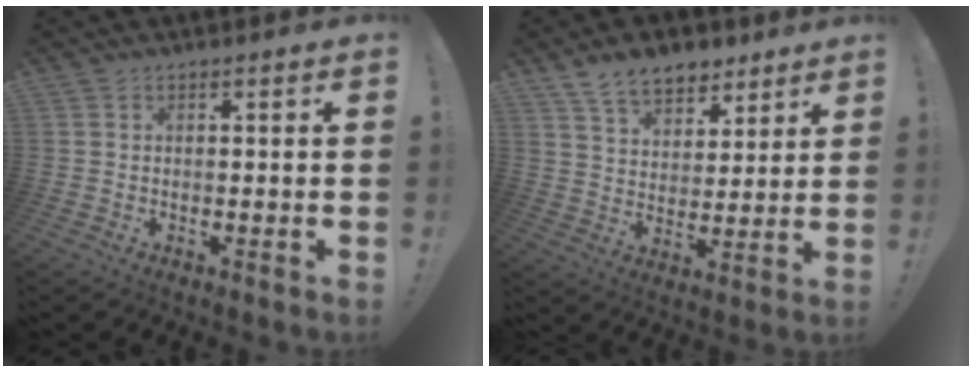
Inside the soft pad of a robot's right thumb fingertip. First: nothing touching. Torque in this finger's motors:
{"motor_torque": [0.10, 1.97, 0.77, 0.57, 0.04]}